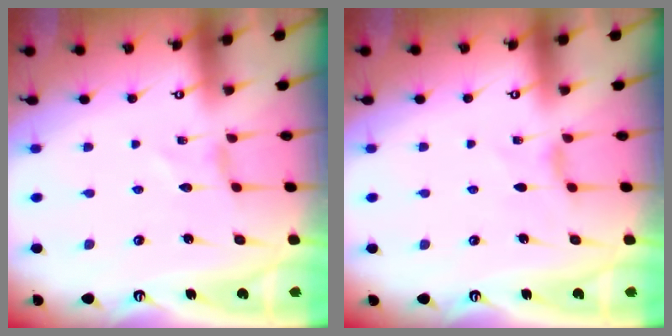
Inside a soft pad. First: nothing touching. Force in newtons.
{"total": 1.6, "press": 1.5, "slide": 0.4}